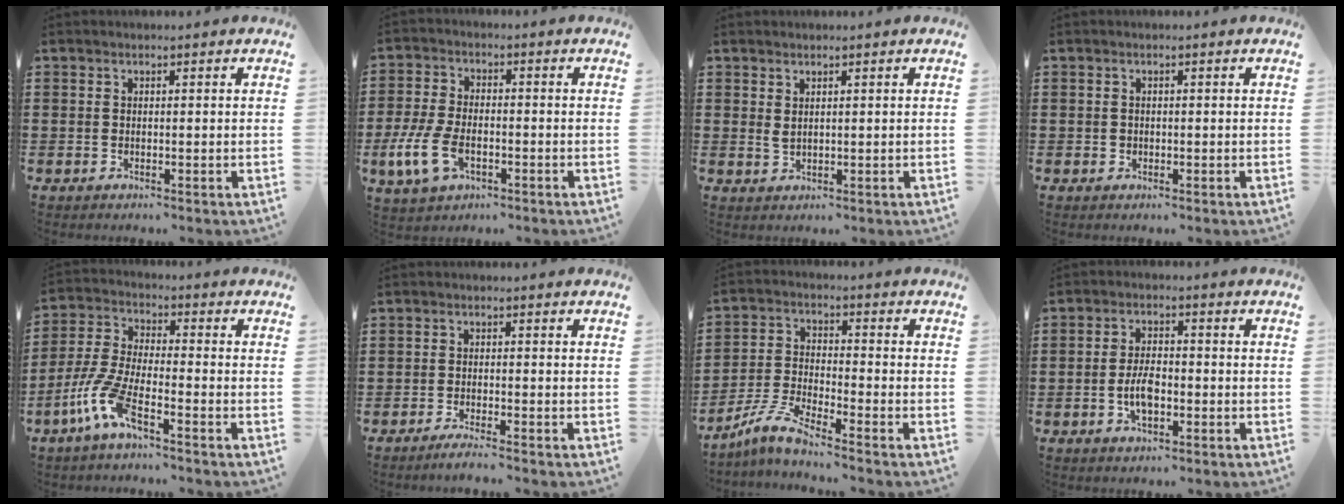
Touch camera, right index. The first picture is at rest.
{"total": 5.6, "force": [-1.4, 2.5, 4.7], "torque": [-0.117, -0.013, -0.030]}
{"total": 1.5, "force": [1.1, 0.5, 0.9], "torque": [-0.019, 0.002, 0.019]}
{"total": 0.5, "force": [0.0, 0.5, 0.2], "torque": [-0.006, 0.001, 0.001]}
{"total": 8.1, "force": [-5.0, 1.4, 6.2], "torque": [-0.171, -0.022, -0.105]}
{"total": 1.9, "force": [-1.8, -0.2, 0.7], "torque": [-0.011, 0.000, -0.033]}
{"total": 6.3, "force": [-5.3, 0.3, 3.3], "torque": [-0.089, -0.012, -0.110]}
{"total": 5.0, "force": [-1.2, 2.3, 4.2], "torque": [-0.094, 0.001, -0.027]}